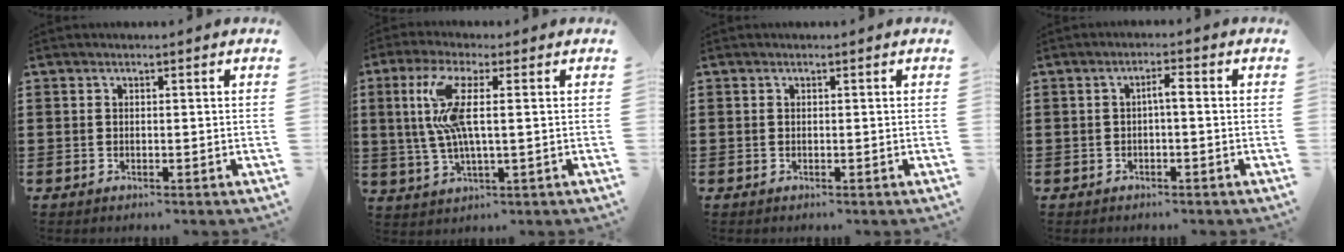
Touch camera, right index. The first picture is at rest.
{"total": 8.6, "force": [1.4, 1.8, 8.3], "torque": [-0.194, -0.012, 0.012]}
{"total": 0.0}
{"total": 2.1, "force": [-0.3, 0.3, 2.1], "torque": [-0.039, 0.004, -0.009]}